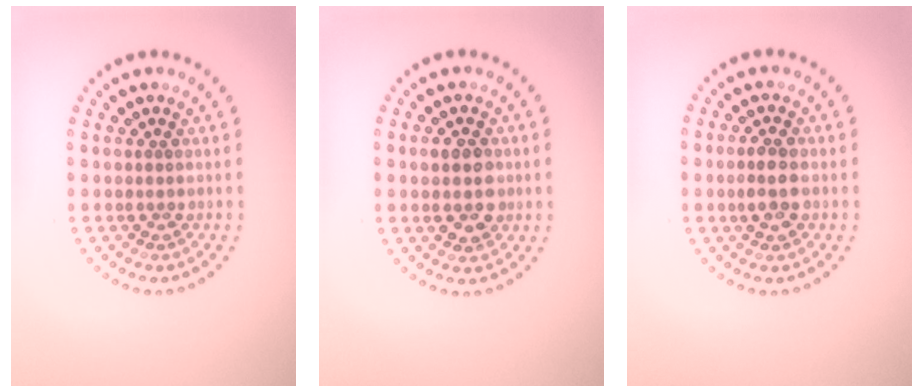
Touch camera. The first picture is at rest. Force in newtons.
{"total": 3.5, "press": 3.5, "slide": 0.3}
{"total": 2.3, "press": 2.3, "slide": 0.2}